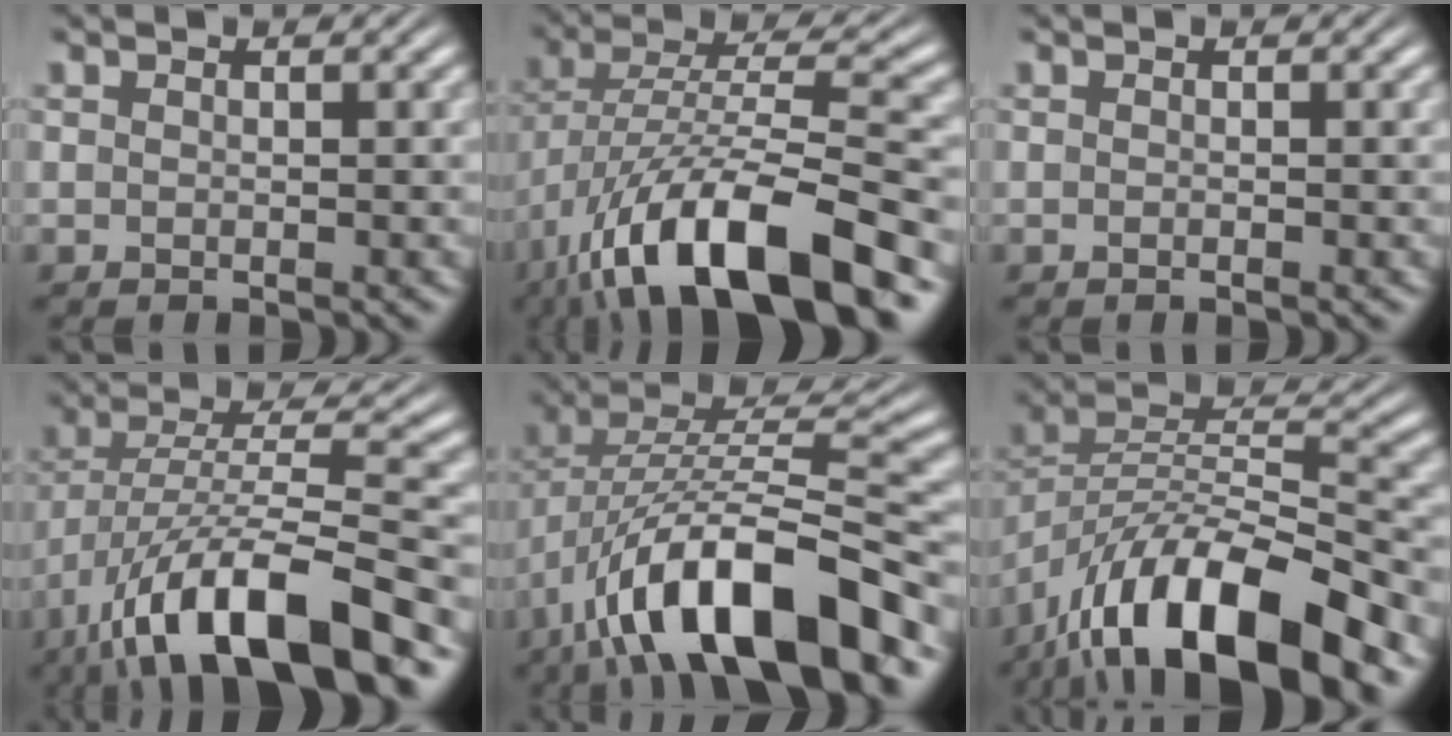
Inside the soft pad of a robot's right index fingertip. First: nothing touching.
{"total": 12.1, "force": [-4.9, 5.1, 9.9], "torque": [-0.200, -0.039, -0.052]}
{"total": 0.0}
{"total": 11.8, "force": [-5.2, 4.4, 9.6], "torque": [-0.189, -0.033, -0.058]}
{"total": 12.6, "force": [-3.5, 5.6, 10.7], "torque": [-0.190, -0.024, -0.040]}
{"total": 12.4, "force": [-5.0, 6.5, 9.4], "torque": [-0.180, -0.029, -0.062]}